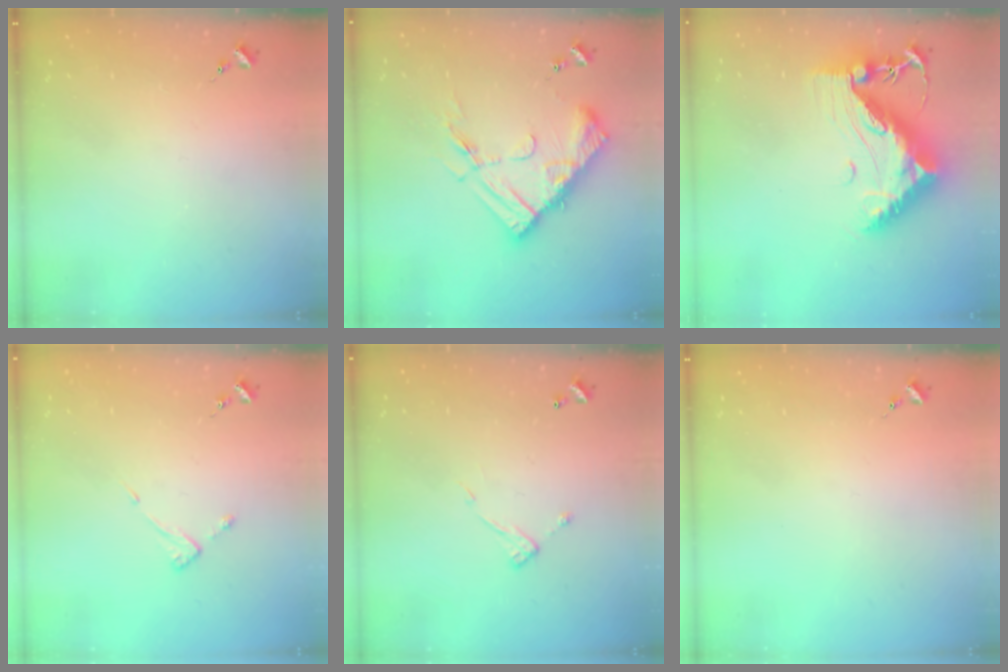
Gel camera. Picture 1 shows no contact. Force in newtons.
{"total": 16.6, "press": 16.6, "slide": 1.1}
{"total": 19.1, "press": 19.1, "slide": 1.6}
{"total": 3.8, "press": 3.7, "slide": 0.4}
{"total": 7.5, "press": 7.4, "slide": 0.4}
{"total": 0.0}